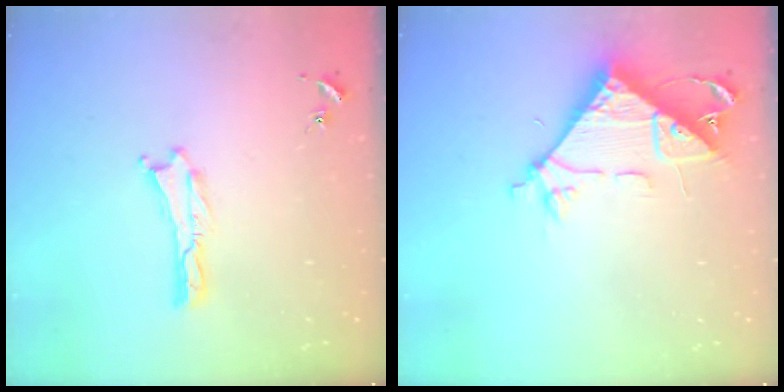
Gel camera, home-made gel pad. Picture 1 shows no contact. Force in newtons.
{"total": 9.7, "press": 9.6, "slide": 0.9}